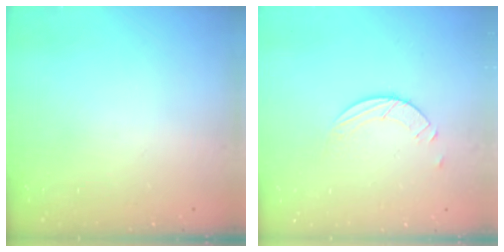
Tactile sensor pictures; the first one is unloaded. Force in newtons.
{"total": 2.6, "press": 2.6, "slide": 0.3}